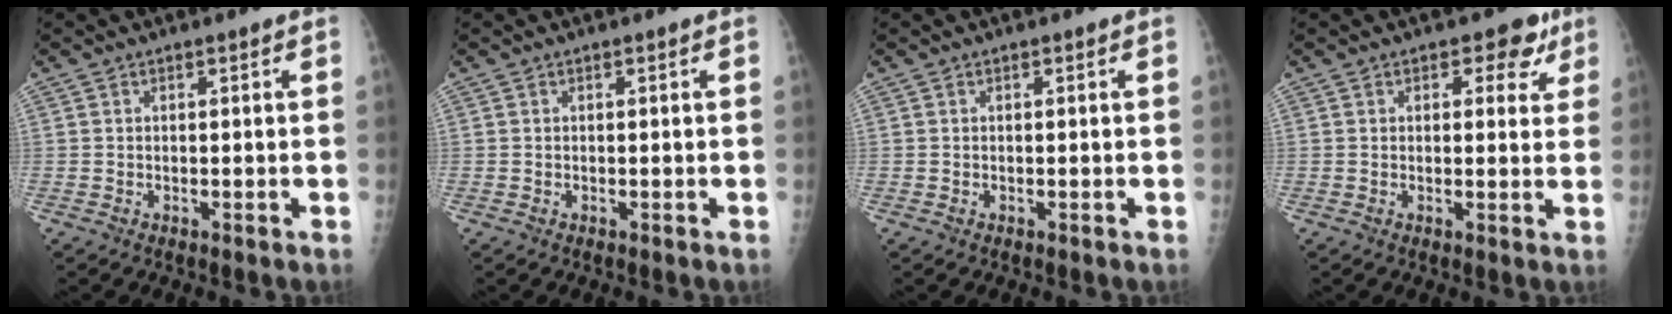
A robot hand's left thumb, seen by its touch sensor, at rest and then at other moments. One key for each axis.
{"total": 0.0}
{"total": 0.0}
{"total": 5.4, "fx": 2.7, "fy": 3.4, "fz": 3.1, "tx": 0.001, "ty": -0.007, "tz": 0.027}